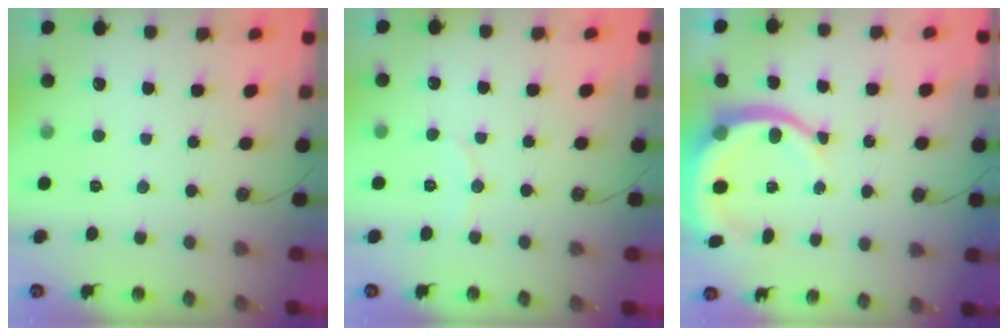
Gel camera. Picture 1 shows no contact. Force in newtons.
{"total": 4.2, "press": 4.1, "slide": 0.6}
{"total": 11.0, "press": 10.9, "slide": 2.0}